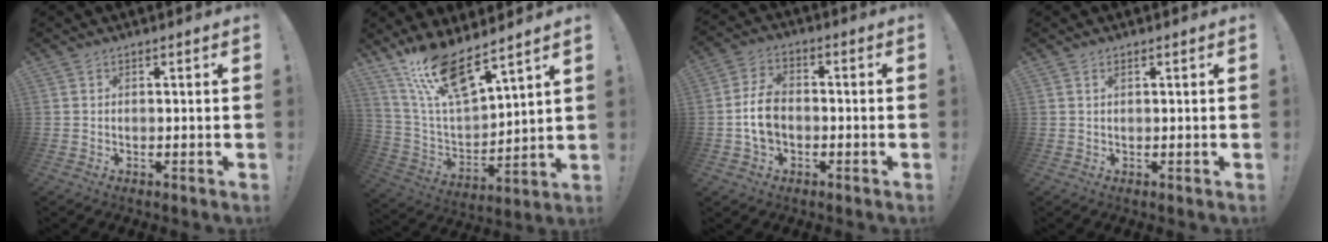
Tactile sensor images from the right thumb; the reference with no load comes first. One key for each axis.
{"total": 15.5, "fx": 12.1, "fy": 4.0, "fz": 8.8, "tx": -0.181, "ty": -0.082, "tz": 0.217}
{"total": 9.1, "fx": -1.5, "fy": 6.4, "fz": 6.2, "tx": -0.125, "ty": 0.011, "tz": -0.026}
{"total": 0.6, "fx": 0.2, "fy": 0.2, "fz": 0.5, "tx": -0.011, "ty": 0.001, "tz": 0.004}